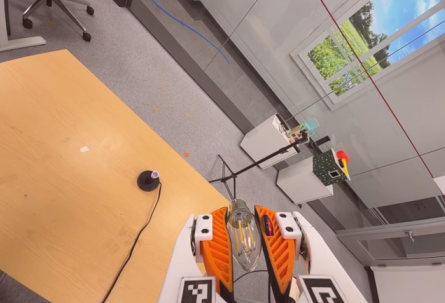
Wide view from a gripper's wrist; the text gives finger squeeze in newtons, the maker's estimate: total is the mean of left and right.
{"total": 24.2, "left": 25.3, "right": 23.1}